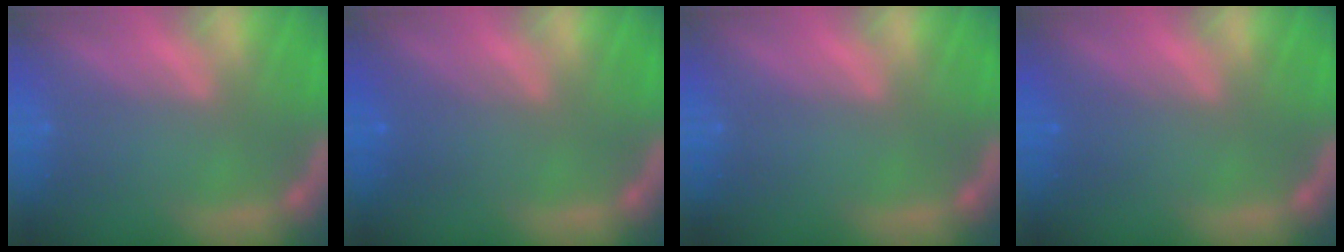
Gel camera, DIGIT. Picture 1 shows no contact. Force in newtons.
{"total": 2.4}
{"total": 0.0}
{"total": 1.5}